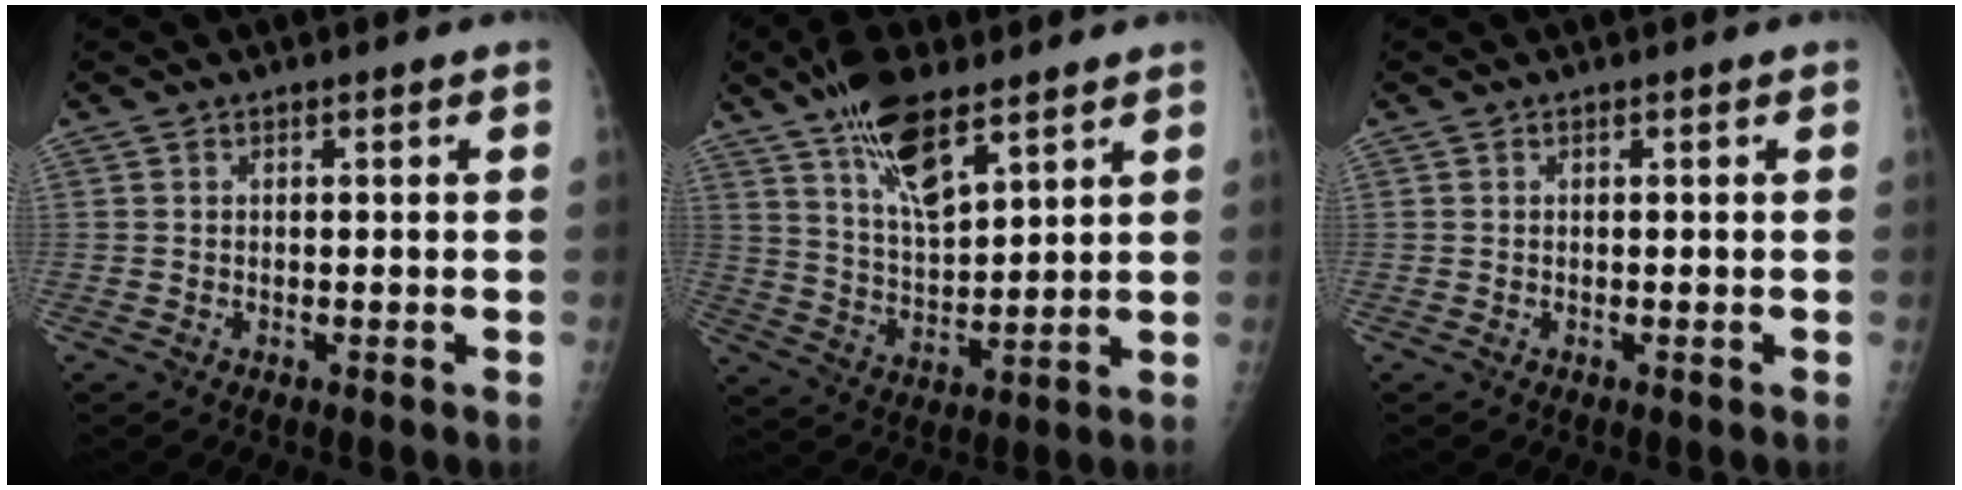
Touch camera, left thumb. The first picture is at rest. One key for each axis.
{"total": 12.6, "fx": 8.2, "fy": 4.6, "fz": 8.5, "tx": -0.136, "ty": -0.039, "tz": 0.156}
{"total": 0.0}